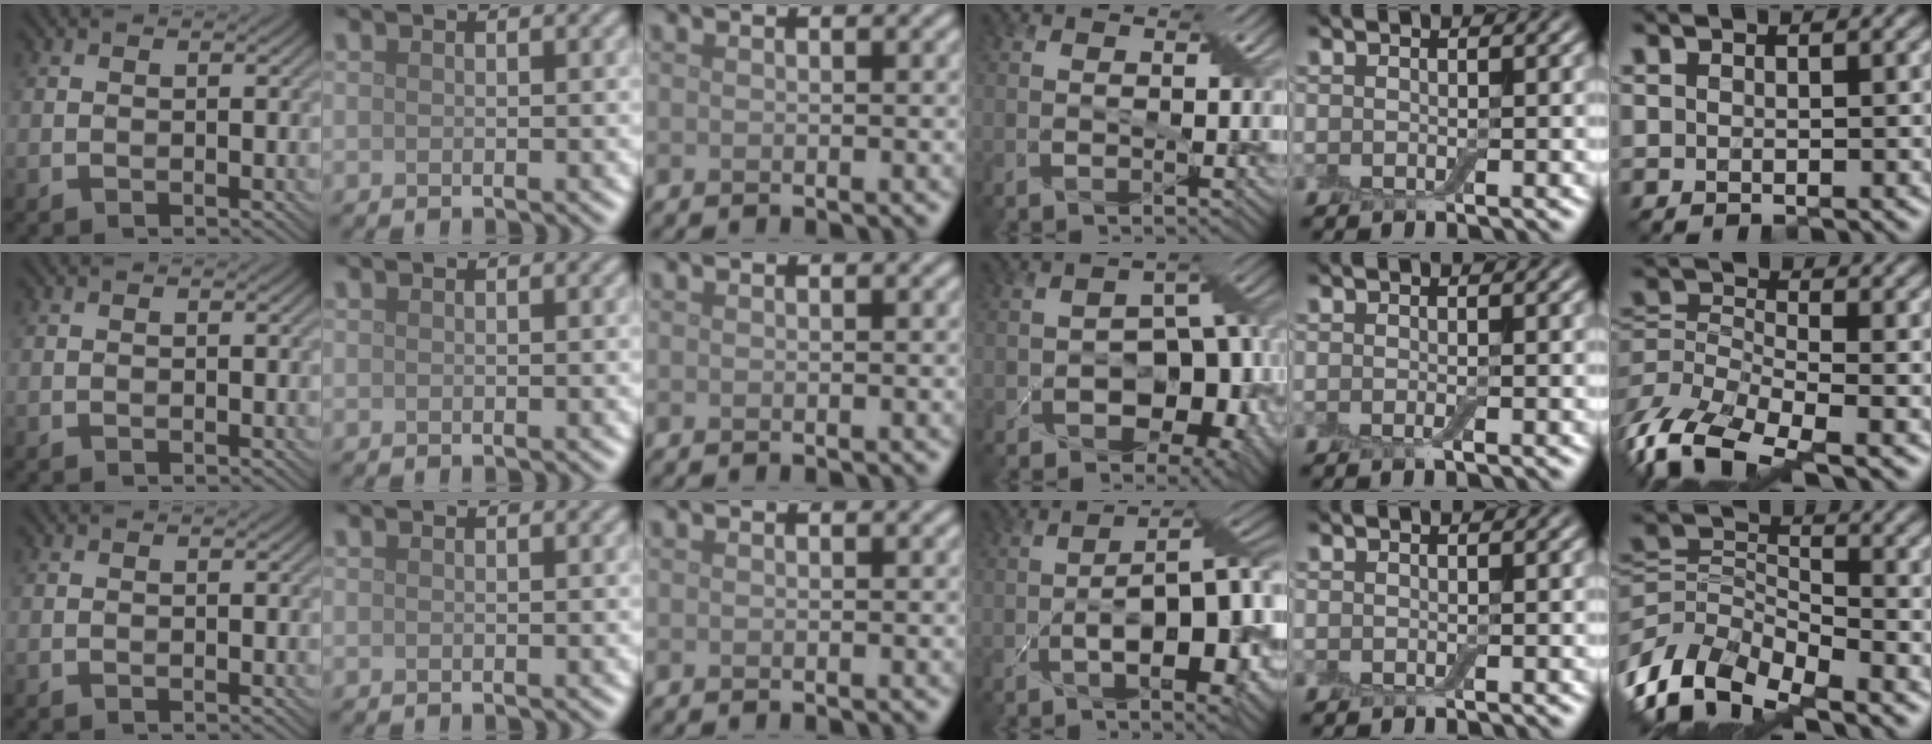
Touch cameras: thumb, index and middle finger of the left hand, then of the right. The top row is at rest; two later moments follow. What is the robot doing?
{"motion": "pour", "object": "bowl"}